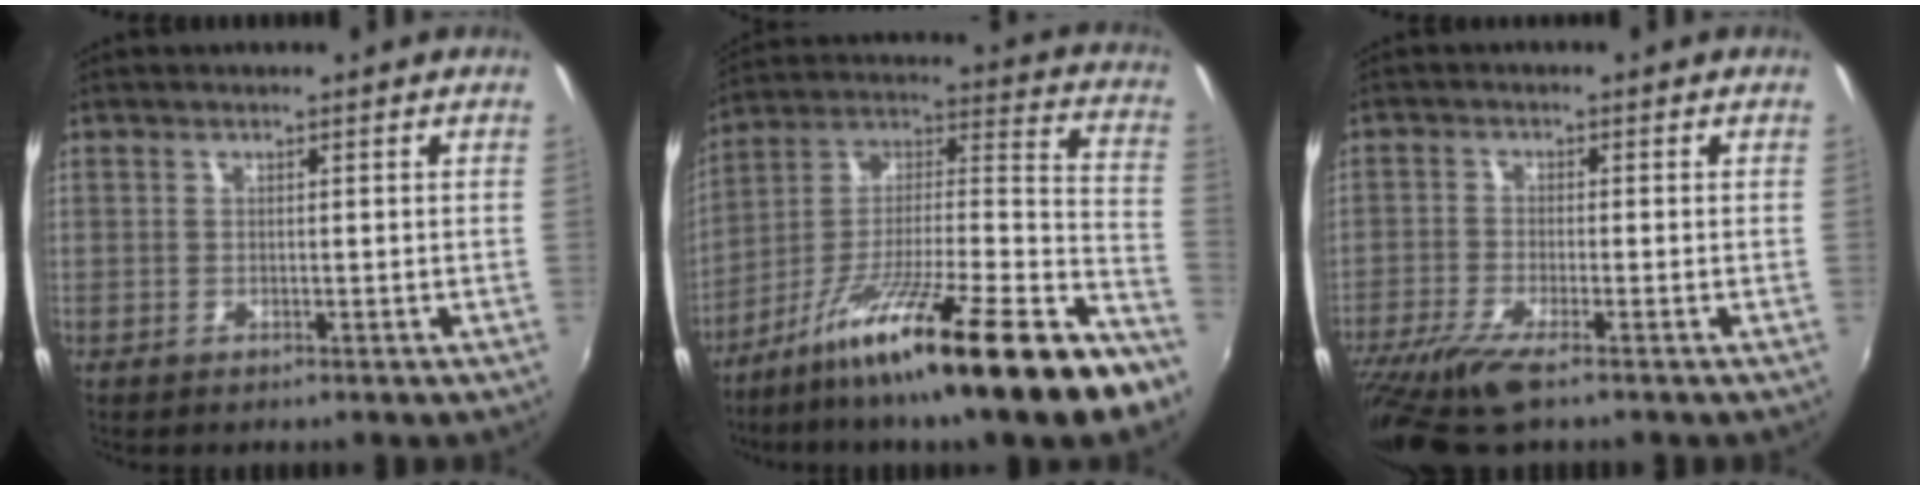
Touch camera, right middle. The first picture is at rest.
{"total": 24.6, "force": [-15.7, 1.5, 18.9], "torque": [-0.259, -0.016, -0.260]}
{"total": 10.7, "force": [-7.6, 1.5, 7.3], "torque": [-0.170, -0.046, -0.139]}